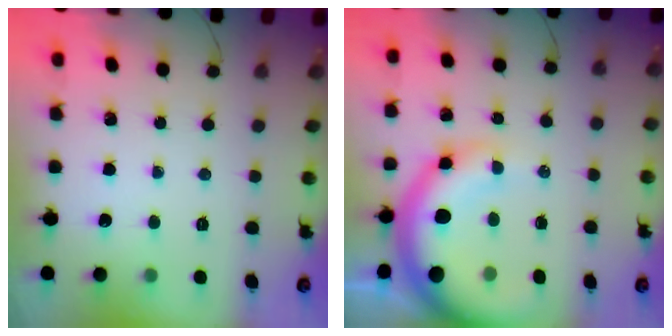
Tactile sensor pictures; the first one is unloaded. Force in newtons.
{"total": 11.5, "press": 11.1, "slide": 2.8}